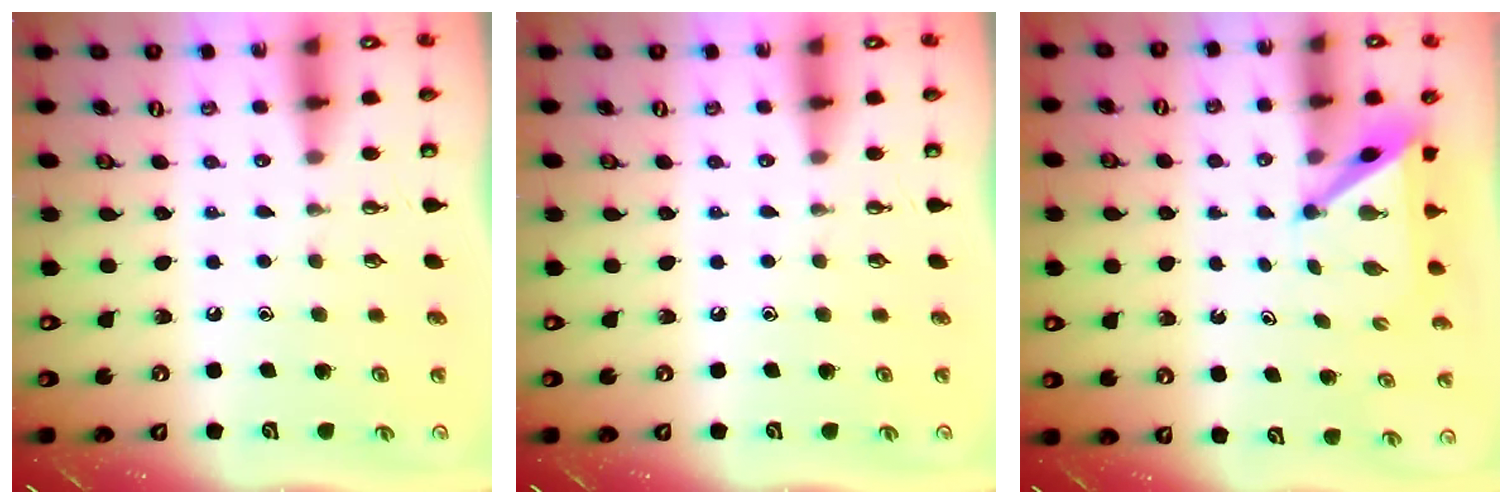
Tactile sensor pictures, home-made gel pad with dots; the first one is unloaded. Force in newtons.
{"total": 0.0}
{"total": 4.4, "press": 4.4, "slide": 0.4}